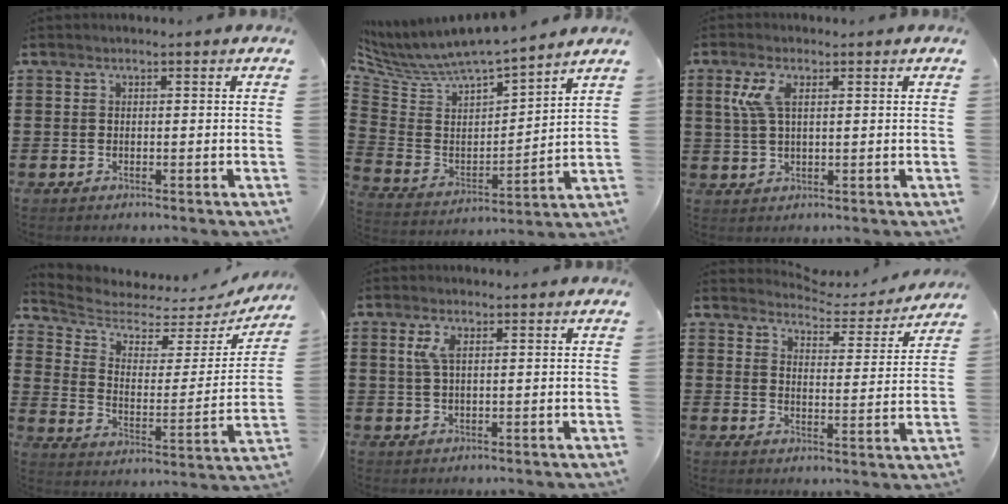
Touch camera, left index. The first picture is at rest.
{"total": 6.7, "force": [6.2, 1.5, 2.0], "torque": [-0.074, -0.051, 0.104]}
{"total": 4.7, "force": [1.5, 2.0, 4.0], "torque": [-0.109, 0.001, 0.017]}
{"total": 4.8, "force": [4.2, 1.9, 1.4], "torque": [-0.058, -0.034, 0.065]}
{"total": 3.1, "force": [1.0, 1.1, 2.7], "torque": [-0.066, 0.005, 0.013]}
{"total": 4.1, "force": [4.0, 0.5, 0.2], "torque": [-0.019, -0.030, 0.066]}